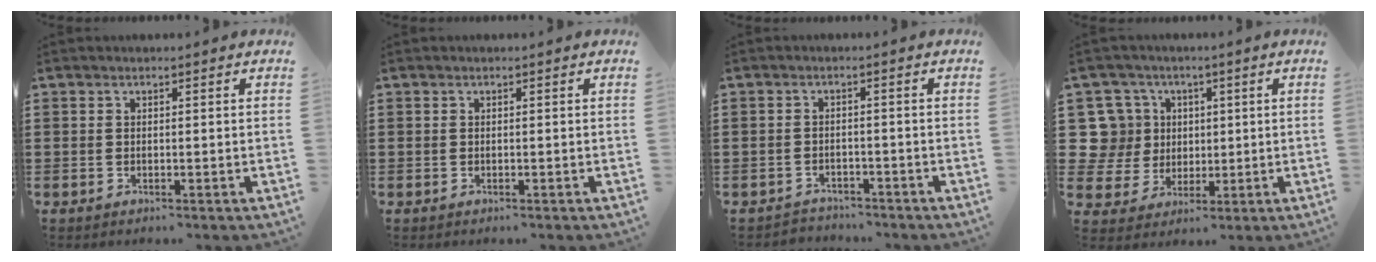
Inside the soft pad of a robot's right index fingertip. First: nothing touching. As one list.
[{"total": 0.0}, {"total": 2.1, "force": [-2.0, 0.6, -0.3], "torque": [-0.003, 0.003, -0.048]}, {"total": 9.9, "force": [2.1, 9.1, 3.0], "torque": [-0.119, 0.010, 0.043]}]